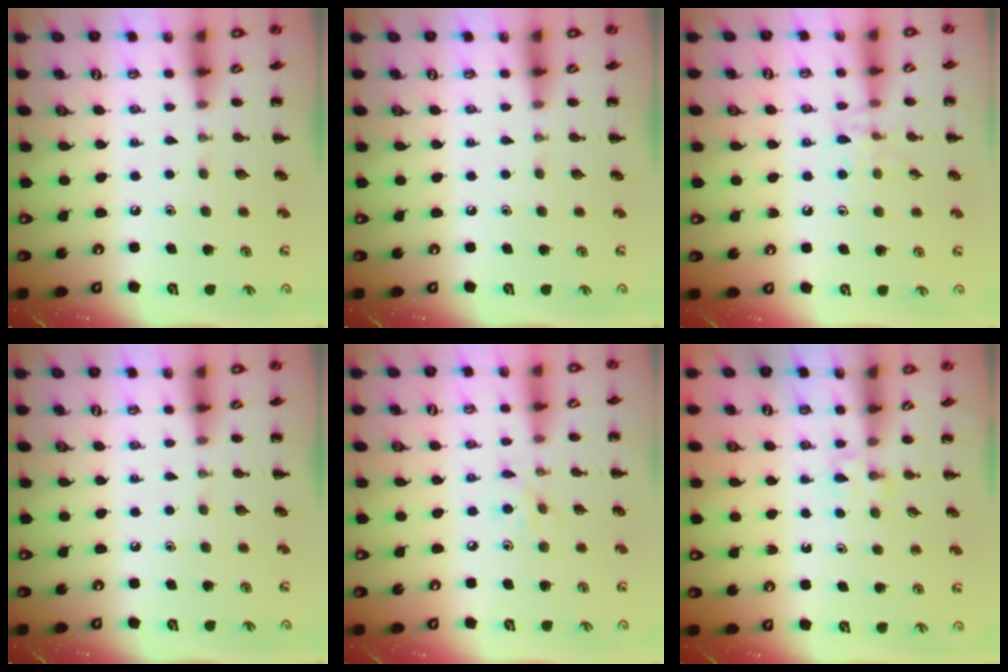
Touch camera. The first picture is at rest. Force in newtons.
{"total": 0.0}
{"total": 8.4, "press": 8.2, "slide": 1.6}
{"total": 0.0}
{"total": 4.6, "press": 4.3, "slide": 1.7}
{"total": 2.9, "press": 2.7, "slide": 1.1}